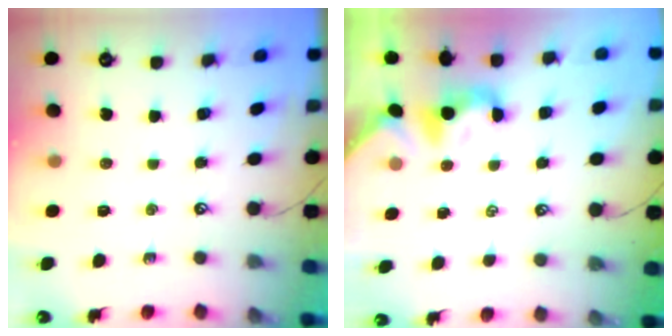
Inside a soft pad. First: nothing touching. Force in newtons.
{"total": 2.1, "press": 2.1, "slide": 0.5}